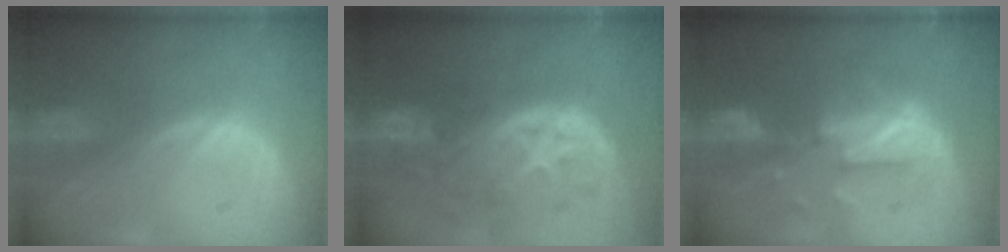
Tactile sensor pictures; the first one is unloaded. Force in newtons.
{"total": 11.9, "press": 10.1, "slide": 6.3}
{"total": 8.2, "press": 8.2, "slide": 0.3}